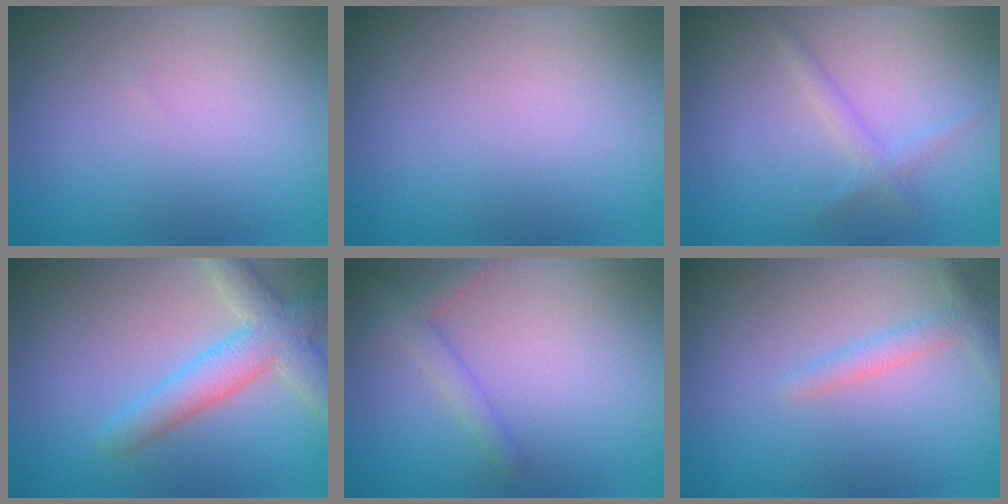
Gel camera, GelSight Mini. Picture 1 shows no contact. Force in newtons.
{"total": 0.0}
{"total": 1.4, "press": 1.4, "slide": 0.1}
{"total": 4.7, "press": 4.7, "slide": 0.4}
{"total": 1.8, "press": 1.7, "slide": 0.1}
{"total": 1.6, "press": 1.6, "slide": 0.1}